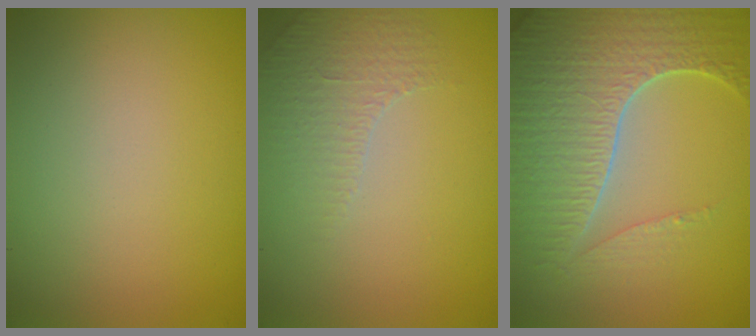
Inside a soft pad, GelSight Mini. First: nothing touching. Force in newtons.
{"total": 1.3, "press": 0.9, "slide": 0.9}
{"total": 7.6, "press": 5.6, "slide": 5.1}